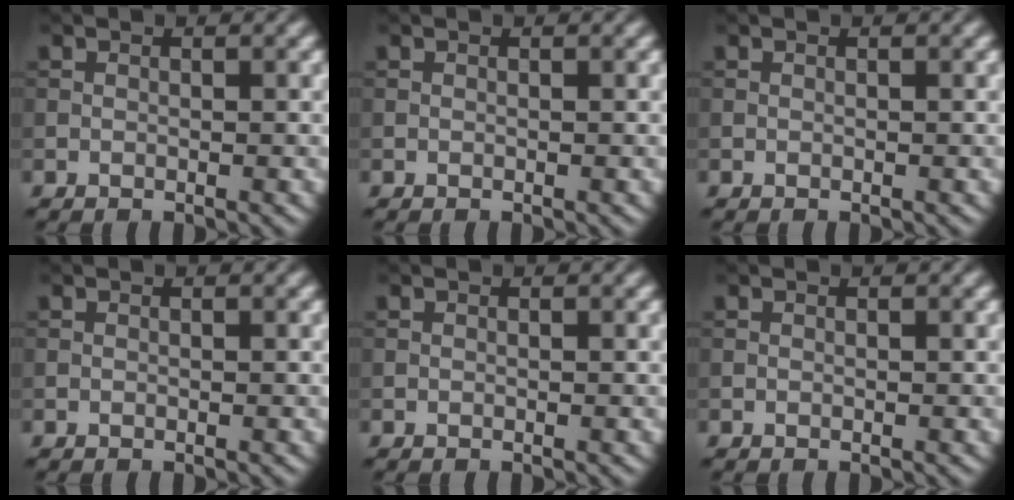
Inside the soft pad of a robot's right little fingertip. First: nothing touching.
{"total": 0.0}
{"total": 0.0}
{"total": 0.0}
{"total": 0.0}
{"total": 0.0}